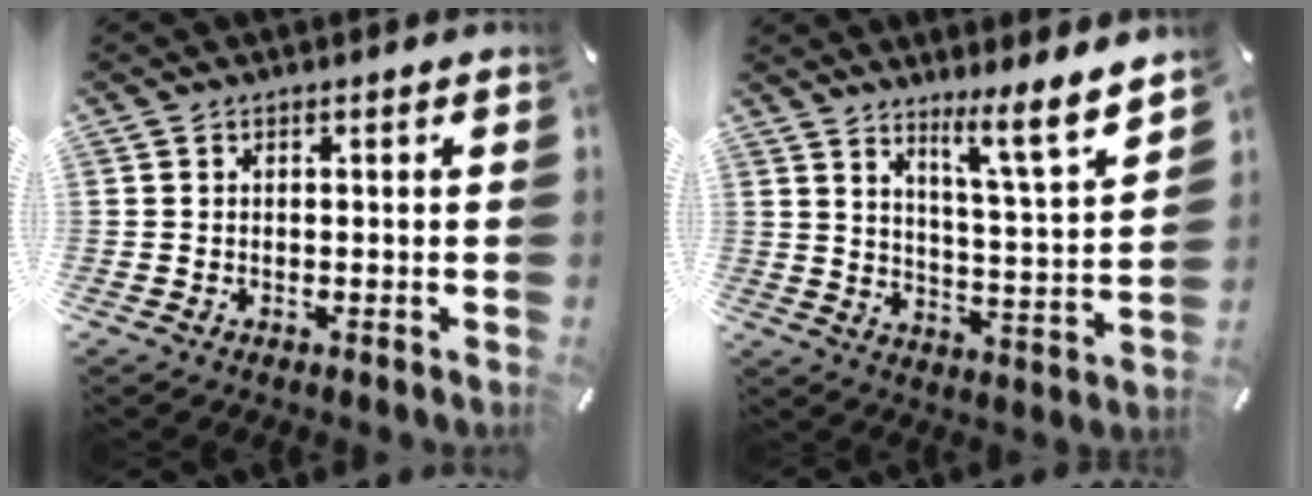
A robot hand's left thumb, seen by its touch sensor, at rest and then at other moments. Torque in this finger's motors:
{"motor_torque": [0.62, -0.91, 0.26, -0.14, 0.08]}